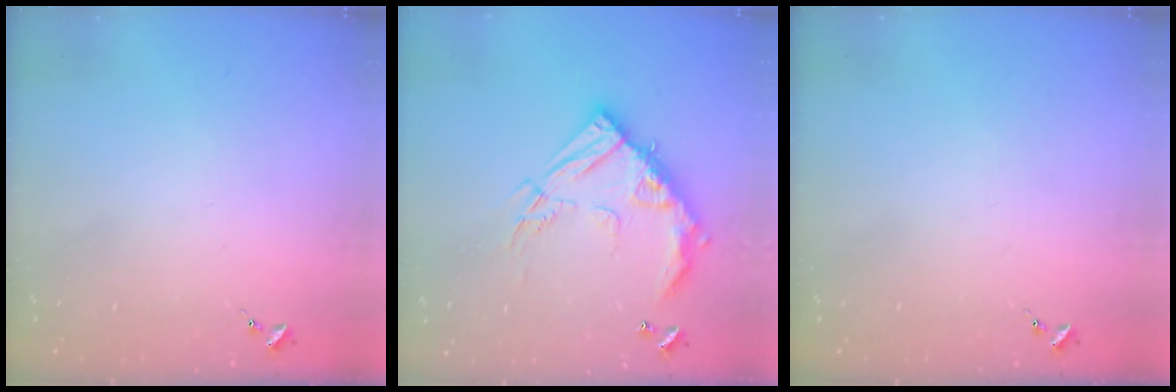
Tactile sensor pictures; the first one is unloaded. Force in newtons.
{"total": 19.4, "press": 19.2, "slide": 2.1}
{"total": 0.0}